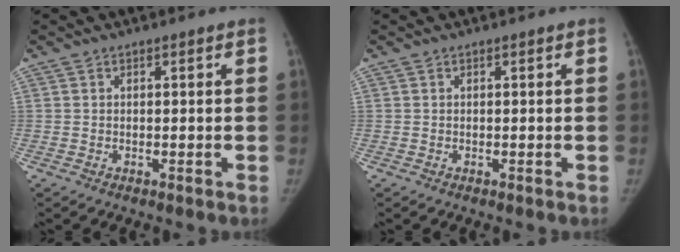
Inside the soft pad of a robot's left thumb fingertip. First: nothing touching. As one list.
[{"total": 0.0}]